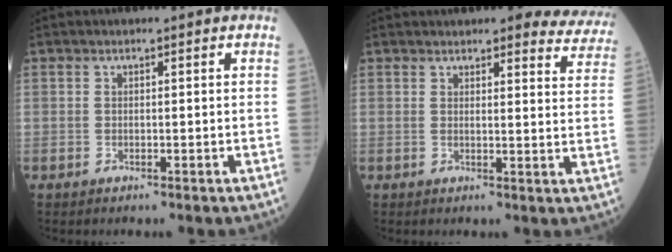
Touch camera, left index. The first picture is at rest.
{"total": 11.0, "force": [10.4, 2.4, 2.6], "torque": [0.003, -0.020, 0.090]}